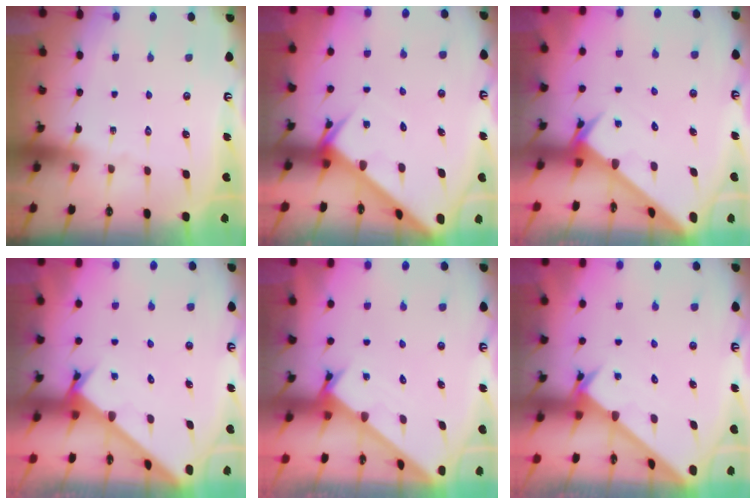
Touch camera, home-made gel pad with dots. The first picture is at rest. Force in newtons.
{"total": 5.4, "press": 5.4, "slide": 0.5}
{"total": 2.7, "press": 2.7, "slide": 0.1}
{"total": 2.5, "press": 2.5, "slide": 0.3}
{"total": 1.7, "press": 1.7, "slide": 0.1}
{"total": 2.5, "press": 2.5, "slide": 0.2}